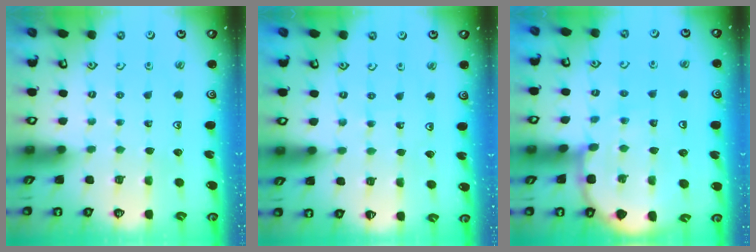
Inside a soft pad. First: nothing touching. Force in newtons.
{"total": 3.3, "press": 3.2, "slide": 0.4}
{"total": 8.5, "press": 8.4, "slide": 1.2}